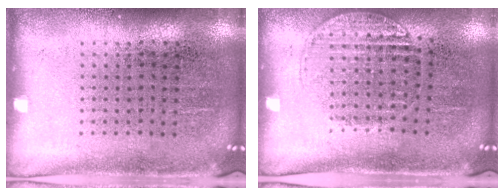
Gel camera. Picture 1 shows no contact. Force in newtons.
{"total": 1.2, "press": 1.1, "slide": 0.4}